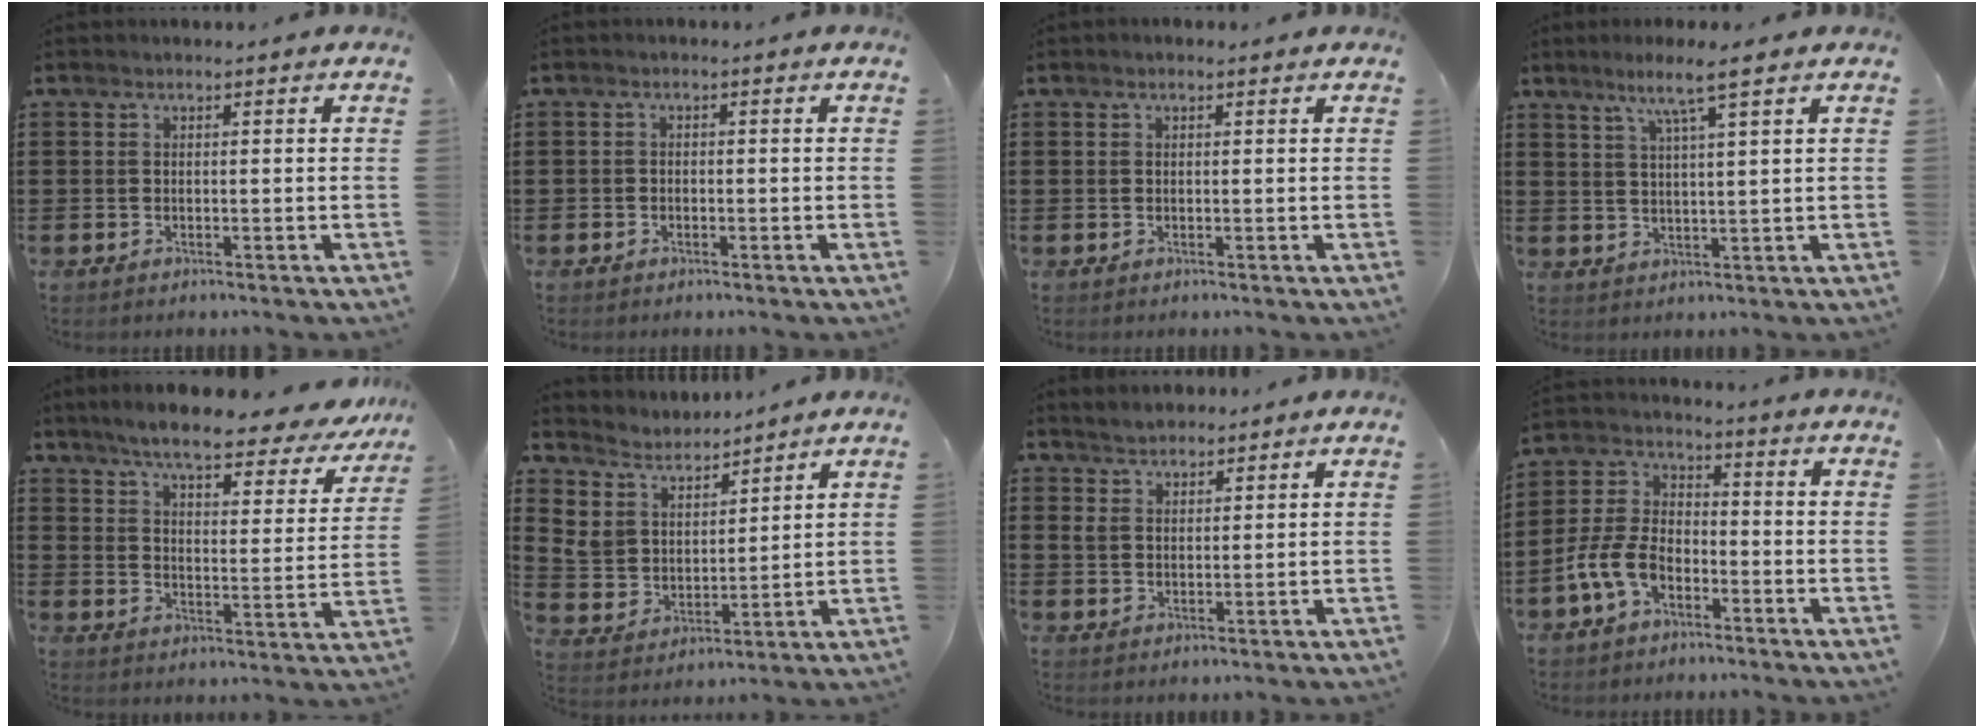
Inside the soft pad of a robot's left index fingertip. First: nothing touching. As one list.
[{"total": 1.0, "force": [-0.8, 0.6, 0.2], "torque": [-0.007, 0.001, -0.017]}, {"total": 0.5, "force": [0.2, 0.5, 0.3], "torque": [-0.006, 0.004, 0.002]}, {"total": 5.6, "force": [3.7, -0.3, 4.2], "torque": [-0.091, 0.000, 0.062]}, {"total": 6.9, "force": [6.1, 0.7, 3.3], "torque": [-0.083, -0.038, 0.100]}, {"total": 5.7, "force": [4.7, 3.1, 0.6], "torque": [-0.048, -0.033, 0.083]}, {"total": 3.3, "force": [2.6, 1.7, 0.8], "torque": [-0.024, 0.006, 0.051]}, {"total": 7.3, "force": [-3.9, 4.1, 4.6], "torque": [-0.129, 0.001, -0.084]}]